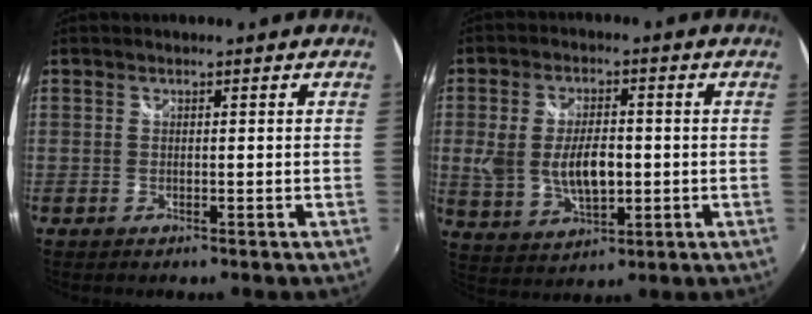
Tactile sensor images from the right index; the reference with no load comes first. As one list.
[{"total": 10.4, "force": [-0.5, 5.6, 8.7], "torque": [-0.173, -0.005, 0.001]}]